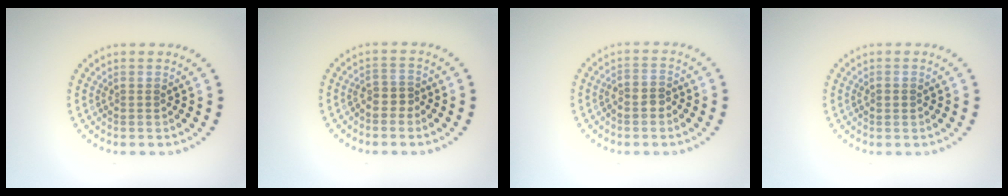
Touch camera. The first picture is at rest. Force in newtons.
{"total": 1.7, "press": 1.3, "slide": 1.1}
{"total": 1.6, "press": 1.4, "slide": 0.8}
{"total": 0.9, "press": 0.9, "slide": 0.1}